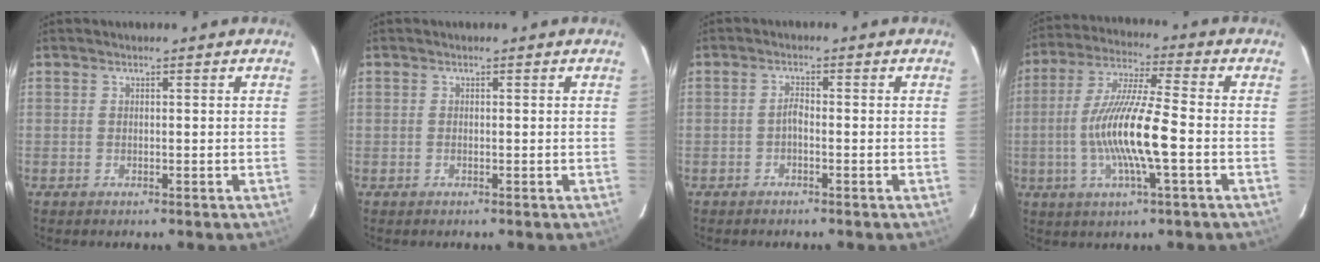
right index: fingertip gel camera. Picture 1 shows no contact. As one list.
[{"total": 0.0}, {"total": 1.4, "force": [-0.8, 0.4, 1.0], "torque": [-0.019, 0.006, -0.018]}, {"total": 14.1, "force": [-2.9, 1.3, 13.7], "torque": [-0.270, -0.002, -0.056]}]